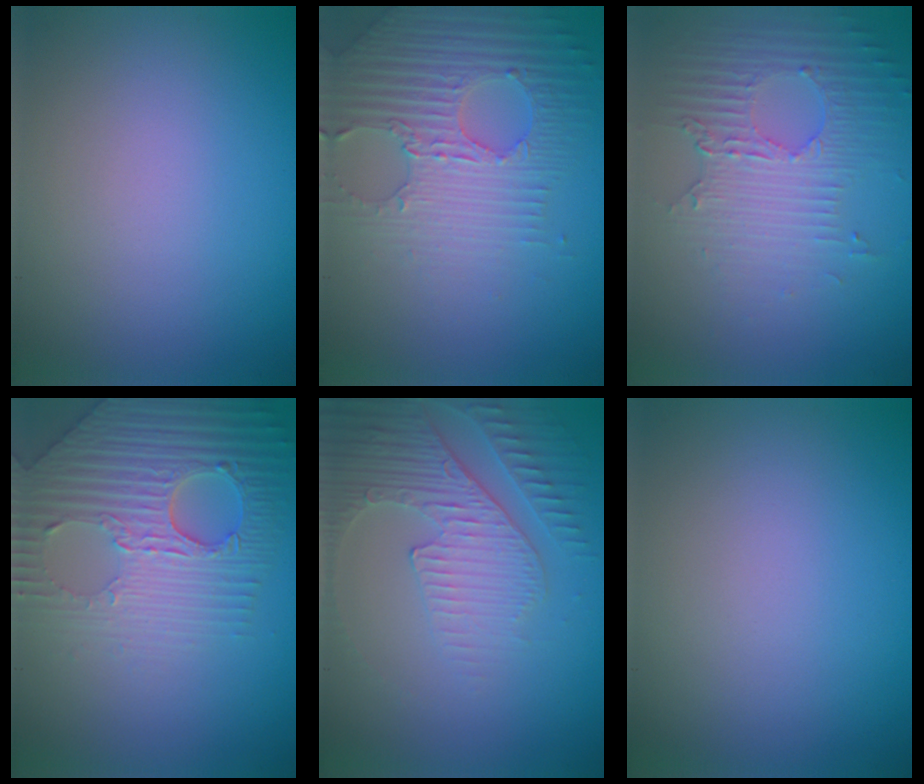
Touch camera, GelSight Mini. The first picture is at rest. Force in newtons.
{"total": 4.7, "press": 4.3, "slide": 2.0}
{"total": 4.5, "press": 3.1, "slide": 3.2}
{"total": 5.8, "press": 5.1, "slide": 2.9}
{"total": 4.0, "press": 3.9, "slide": 1.0}
{"total": 0.0}